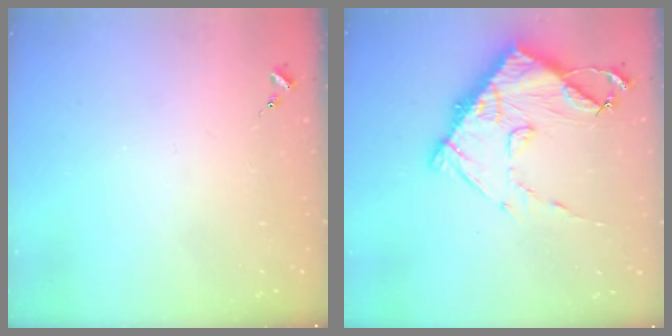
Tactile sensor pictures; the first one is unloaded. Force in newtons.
{"total": 13.5, "press": 13.5, "slide": 1.2}